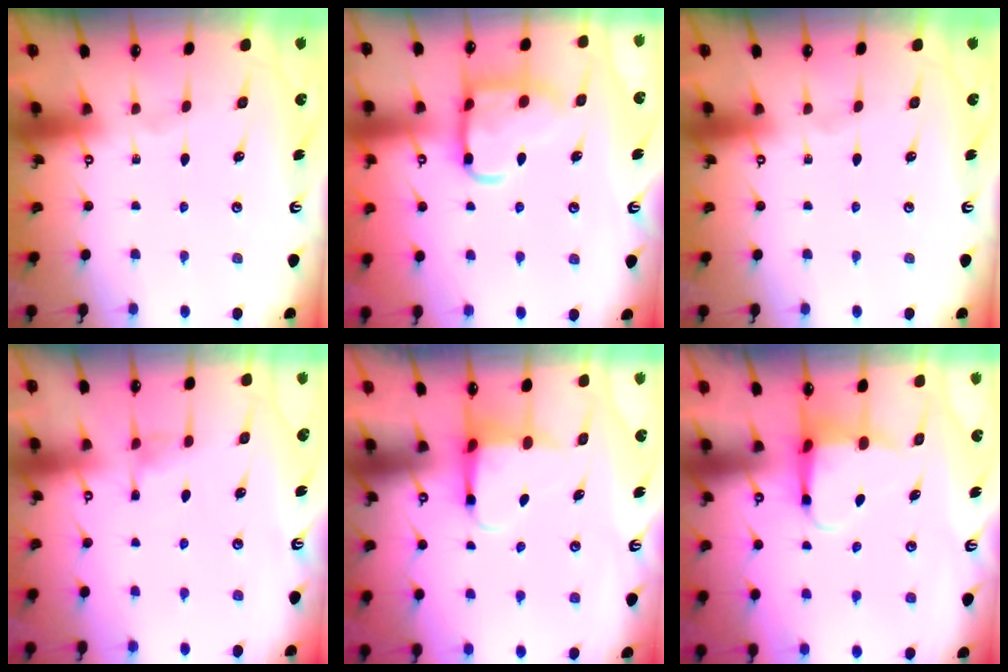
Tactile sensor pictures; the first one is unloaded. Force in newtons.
{"total": 15.4, "press": 15.3, "slide": 1.4}
{"total": 0.0}
{"total": 5.6, "press": 5.6, "slide": 0.3}
{"total": 4.0, "press": 4.0, "slide": 0.4}
{"total": 3.9, "press": 3.9, "slide": 0.5}